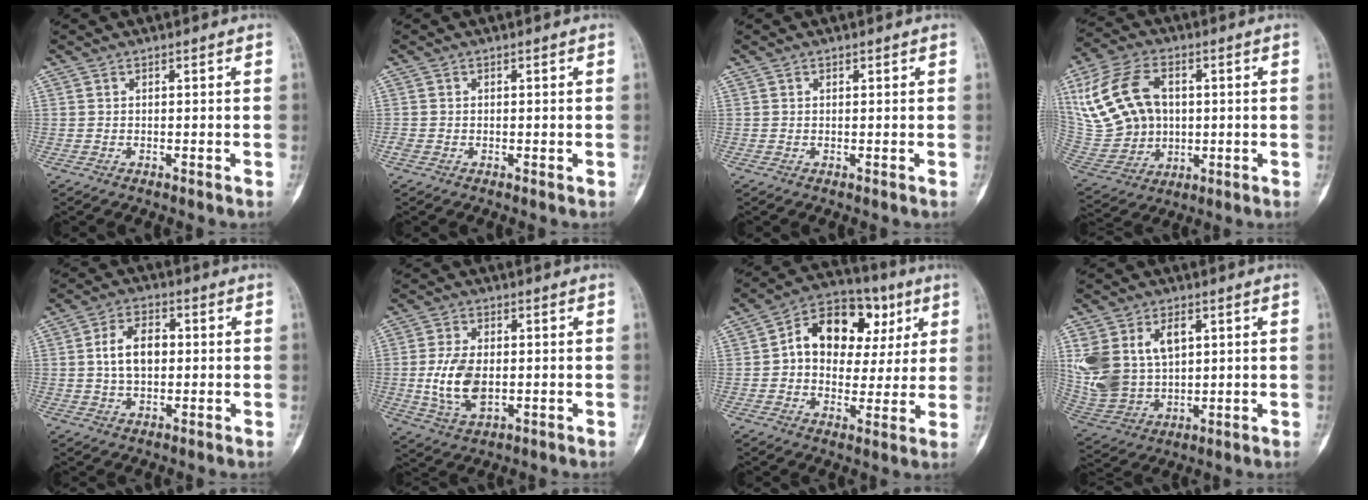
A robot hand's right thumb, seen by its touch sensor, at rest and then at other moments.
{"total": 0.9, "force": [-0.2, 0.8, 0.4], "torque": [-0.003, 0.003, -0.005]}
{"total": 0.0}
{"total": 17.9, "force": [3.4, 13.3, 11.4], "torque": [-0.216, 0.007, 0.073]}
{"total": 7.7, "force": [0.5, 4.9, 6.0], "torque": [-0.091, 0.013, 0.004]}
{"total": 9.3, "force": [-0.8, 5.5, 7.5], "torque": [-0.144, -0.003, -0.008]}
{"total": 16.5, "force": [4.2, 11.8, 10.8], "torque": [-0.114, 0.020, 0.060]}
{"total": 15.8, "force": [4.0, 10.9, 10.7], "torque": [-0.221, -0.001, 0.098]}